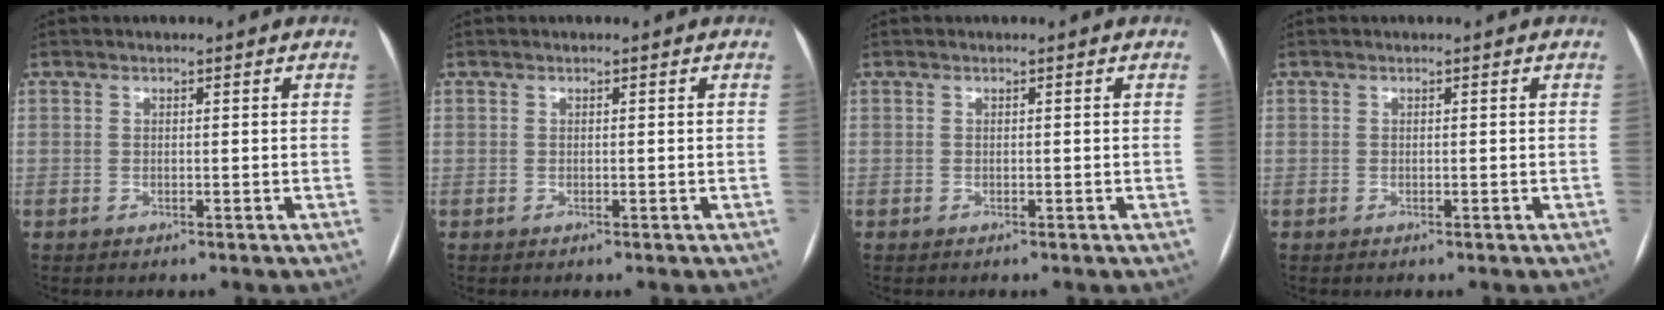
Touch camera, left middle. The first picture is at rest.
{"total": 0.0}
{"total": 0.0}
{"total": 0.0}